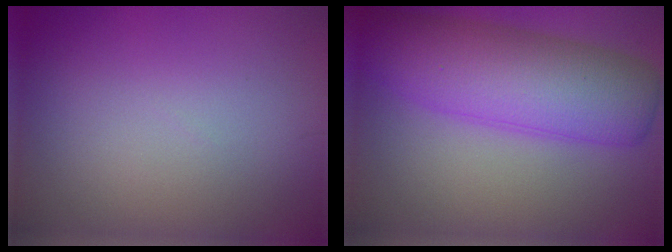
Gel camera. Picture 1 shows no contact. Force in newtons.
{"total": 8.9, "press": 8.9, "slide": 0.2}